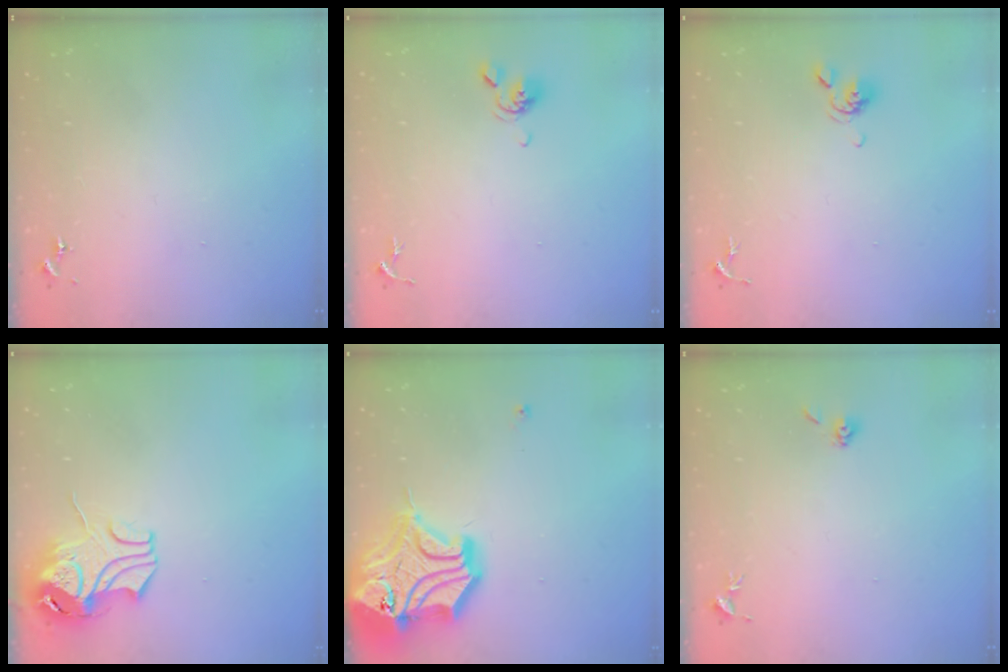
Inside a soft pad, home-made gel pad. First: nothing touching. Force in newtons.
{"total": 6.2, "press": 6.0, "slide": 1.5}
{"total": 6.0, "press": 5.9, "slide": 1.2}
{"total": 10.8, "press": 10.7, "slide": 1.3}
{"total": 23.5, "press": 23.3, "slide": 3.4}
{"total": 3.7, "press": 3.5, "slide": 1.4}